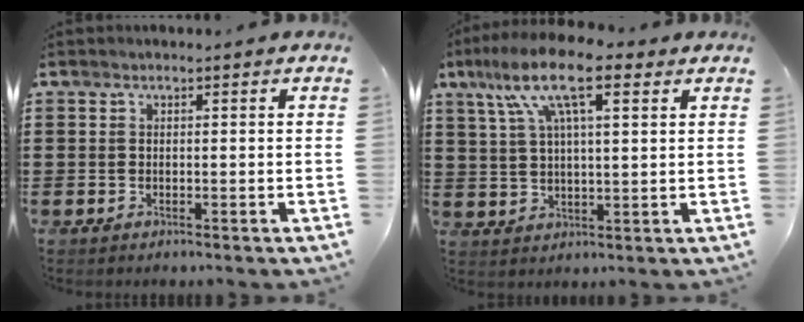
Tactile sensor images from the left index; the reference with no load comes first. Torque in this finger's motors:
{"motor_torque": [2.14, 0.00, 1.05, 0.21]}